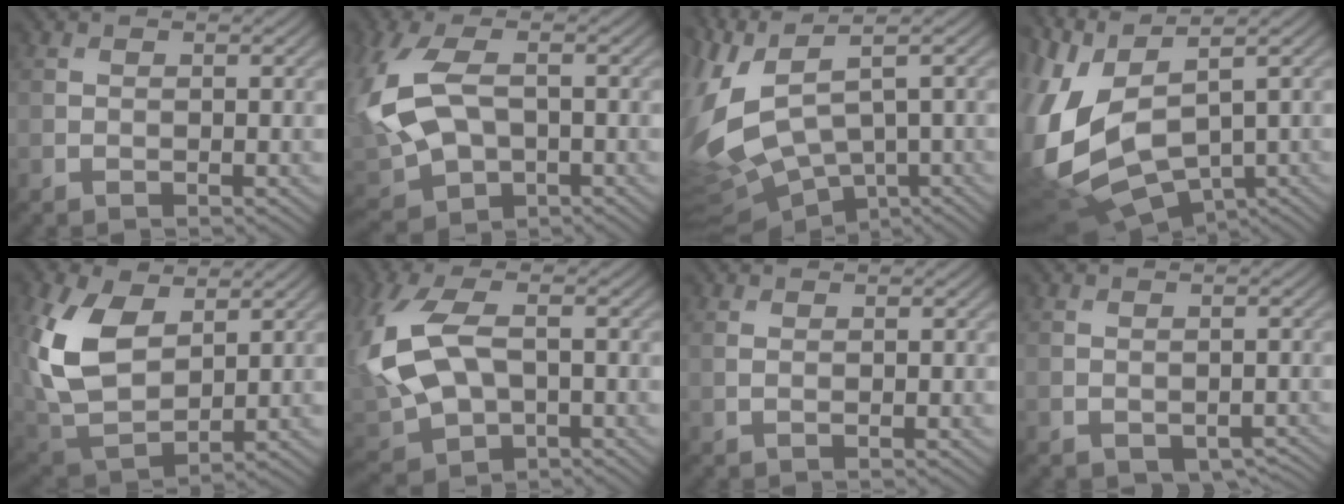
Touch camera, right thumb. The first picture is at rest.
{"total": 11.4, "force": [-0.5, 7.1, 8.9], "torque": [-0.246, -0.013, -0.009]}
{"total": 14.5, "force": [0.2, 8.0, 12.1], "torque": [-0.342, -0.026, 0.042]}
{"total": 12.7, "force": [0.4, 7.0, 10.7], "torque": [-0.285, -0.022, 0.032]}
{"total": 12.5, "force": [3.7, 7.7, 9.1], "torque": [-0.240, 0.003, 0.075]}
{"total": 12.5, "force": [0.1, 7.5, 10.0], "torque": [-0.272, -0.011, 0.001]}
{"total": 0.8, "force": [0.4, 0.1, 0.7], "torque": [-0.017, 0.003, 0.009]}
{"total": 2.3, "force": [-1.1, 1.5, 1.4], "torque": [-0.021, -0.014, -0.004]}